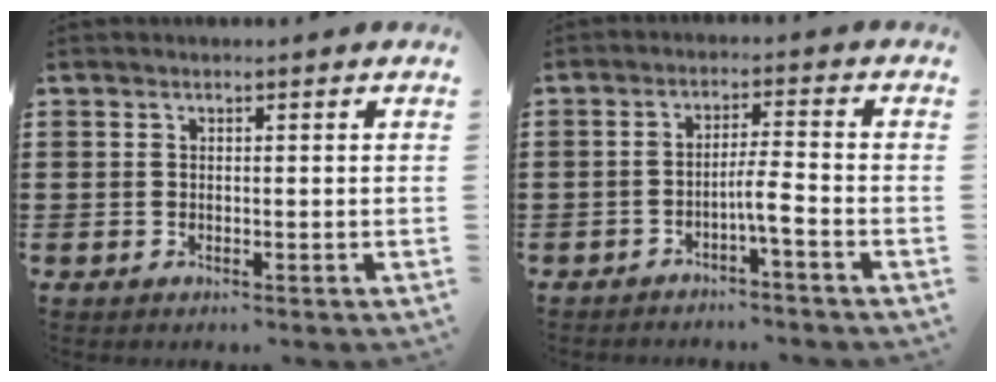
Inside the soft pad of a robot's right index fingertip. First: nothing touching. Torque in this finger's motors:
{"motor_torque": [0.30, 0.24, 0.27, 0.02]}